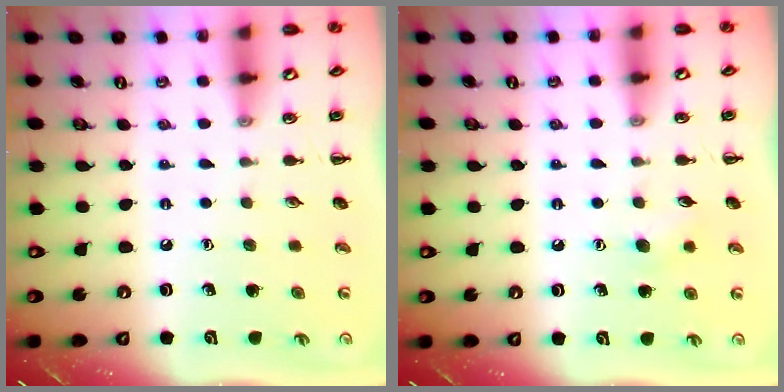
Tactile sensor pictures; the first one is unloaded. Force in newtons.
{"total": 5.7, "press": 5.5, "slide": 1.6}